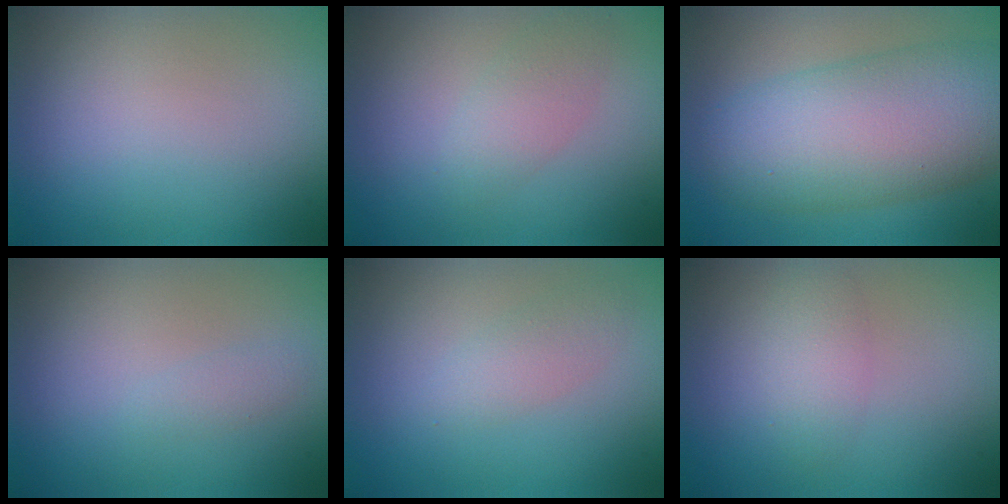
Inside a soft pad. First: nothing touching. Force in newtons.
{"total": 2.4, "press": 2.4, "slide": 0.1}
{"total": 10.0, "press": 10.0, "slide": 0.4}
{"total": 0.8, "press": 0.8, "slide": 0.1}
{"total": 2.0, "press": 1.9, "slide": 0.1}
{"total": 2.1, "press": 2.1, "slide": 0.1}